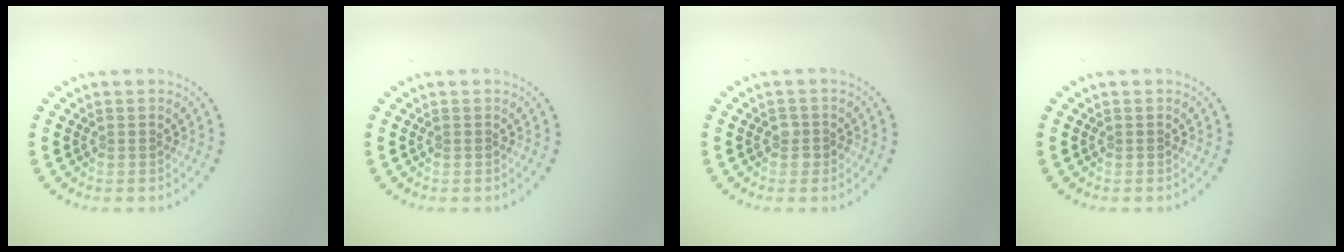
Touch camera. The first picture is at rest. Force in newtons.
{"total": 0.0}
{"total": 1.1, "press": 1.1, "slide": 0.4}
{"total": 0.0}